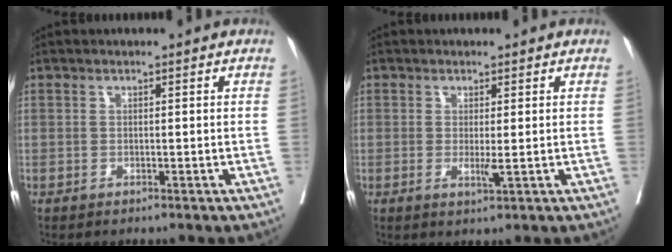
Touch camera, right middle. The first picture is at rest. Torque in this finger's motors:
{"motor_torque": [-0.05, 0.00, 0.04, 0.03]}